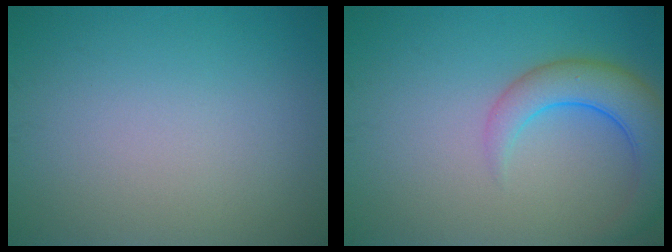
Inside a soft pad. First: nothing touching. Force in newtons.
{"total": 5.3, "press": 5.3, "slide": 0.3}